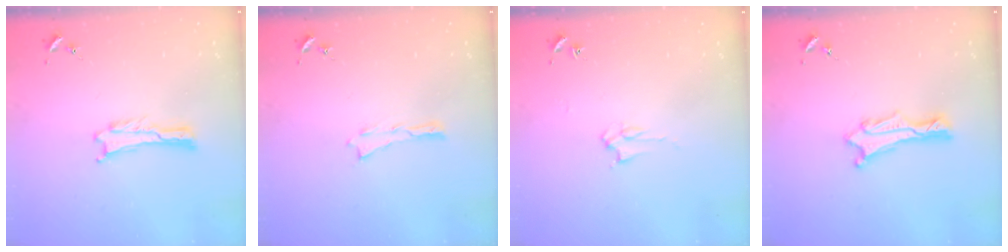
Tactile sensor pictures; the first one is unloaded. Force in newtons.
{"total": 0.0}
{"total": 2.8, "press": 2.8, "slide": 0.4}
{"total": 1.3, "press": 1.3, "slide": 0.1}